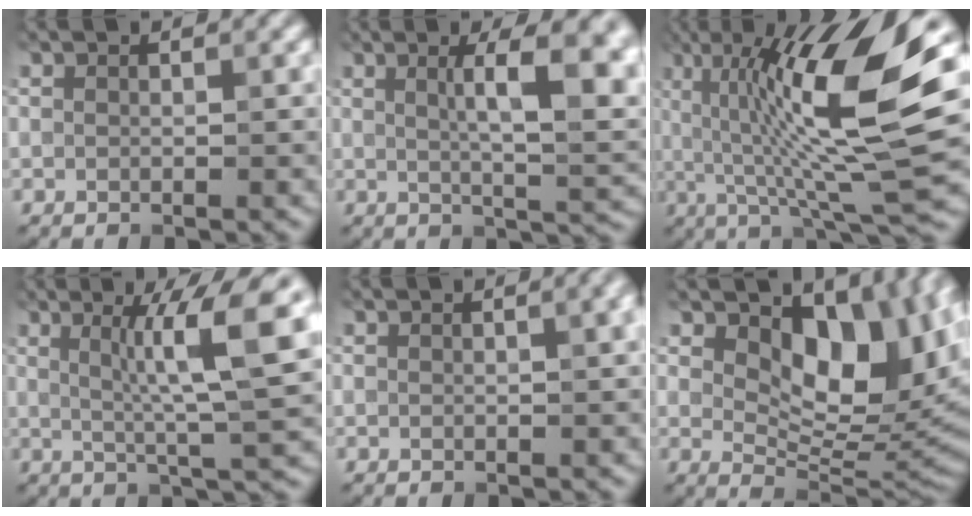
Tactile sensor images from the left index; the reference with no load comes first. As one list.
[{"total": 9.2, "force": [2.3, 2.2, 8.7], "torque": [-0.115, 0.011, 0.037]}, {"total": 14.0, "force": [2.8, 2.6, 13.5], "torque": [-0.221, 0.011, 0.046]}, {"total": 7.6, "force": [1.8, 0.5, 7.4], "torque": [-0.121, 0.007, 0.032]}, {"total": 1.8, "force": [0.6, 0.7, 1.5], "torque": [-0.019, 0.007, 0.012]}, {"total": 11.6, "force": [4.5, 6.2, 8.8], "torque": [-0.121, -0.003, 0.079]}]